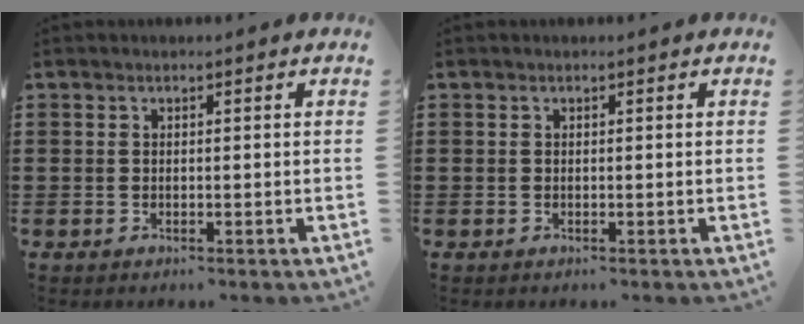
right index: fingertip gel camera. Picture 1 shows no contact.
{"total": 0.0}